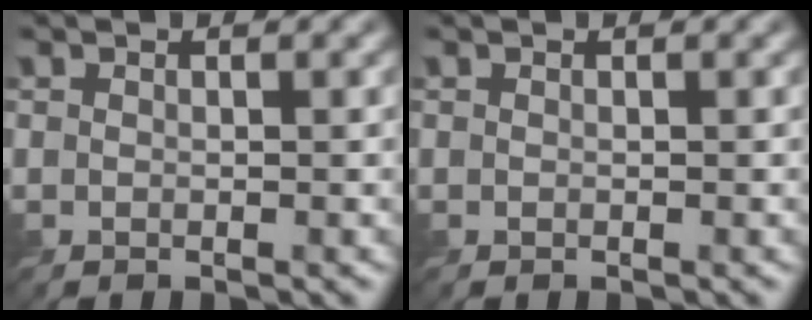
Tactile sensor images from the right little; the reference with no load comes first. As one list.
[{"total": 0.0}]